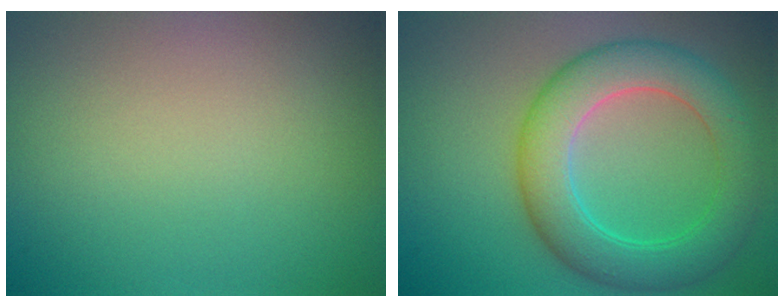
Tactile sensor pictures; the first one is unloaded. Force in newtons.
{"total": 6.9, "press": 6.9, "slide": 0.3}